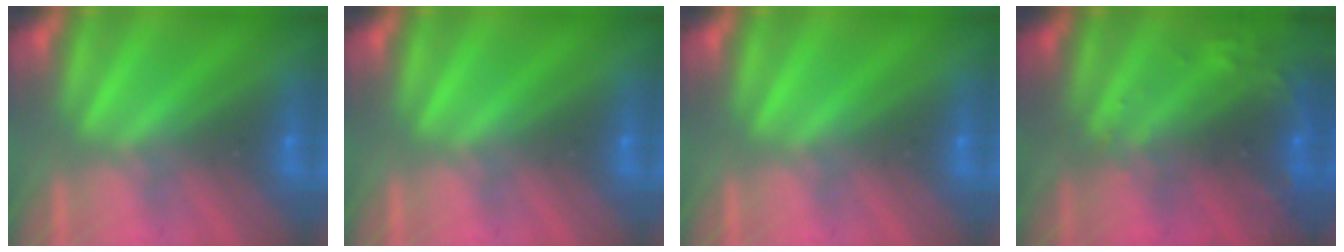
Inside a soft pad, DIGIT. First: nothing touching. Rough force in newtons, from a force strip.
{"total": 0.0}
{"total": 0.0}
{"total": 7.6}